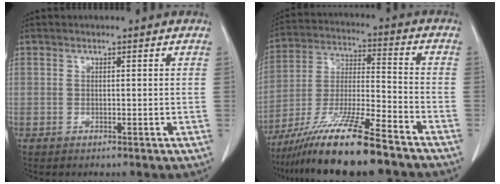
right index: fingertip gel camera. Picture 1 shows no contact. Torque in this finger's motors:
{"motor_torque": [1.09, -1.05, 0.39, 0.21]}